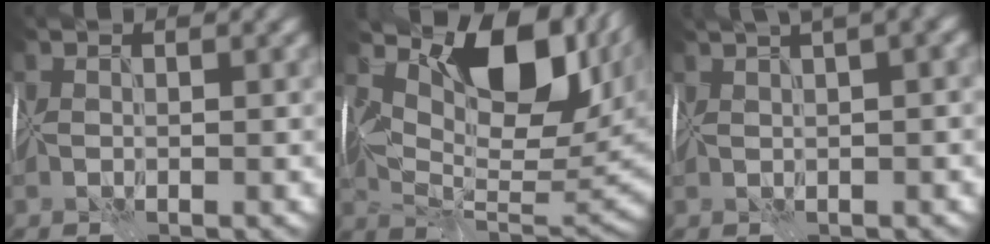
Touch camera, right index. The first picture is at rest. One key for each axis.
{"total": 12.6, "fx": 4.8, "fy": 6.6, "fz": 9.6, "tx": -0.149, "ty": -0.006, "tz": 0.092}
{"total": 7.5, "fx": 4.2, "fy": 2.4, "fz": 5.7, "tx": -0.062, "ty": 0.049, "tz": 0.047}